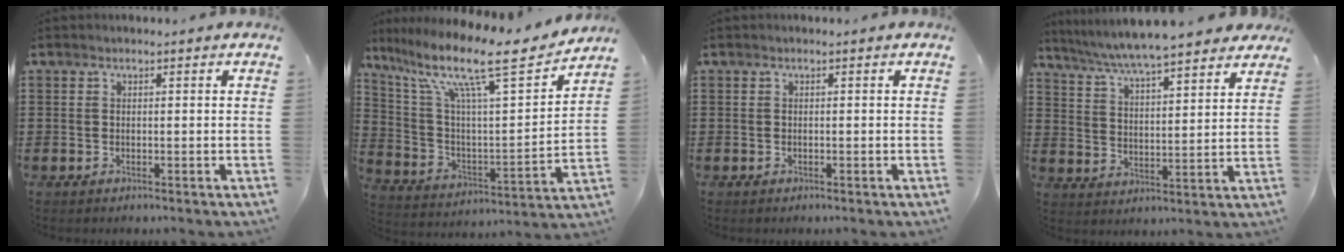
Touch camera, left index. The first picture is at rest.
{"total": 14.5, "force": [10.2, 2.2, 10.0], "torque": [-0.212, -0.058, 0.158]}
{"total": 0.0}
{"total": 6.2, "force": [5.8, 0.0, 2.0], "torque": [-0.066, -0.032, 0.099]}